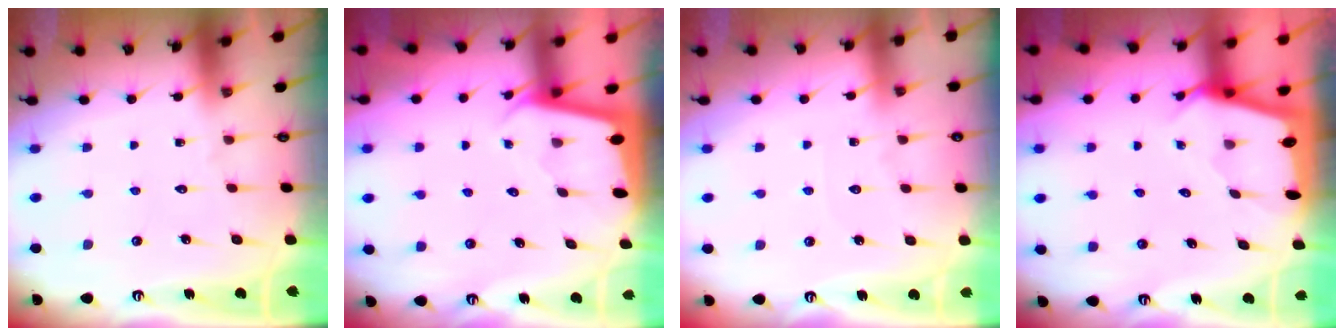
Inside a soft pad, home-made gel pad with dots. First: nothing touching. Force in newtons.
{"total": 1.8, "press": 1.8, "slide": 0.1}
{"total": 3.0, "press": 2.9, "slide": 0.4}
{"total": 2.1, "press": 2.1, "slide": 0.2}